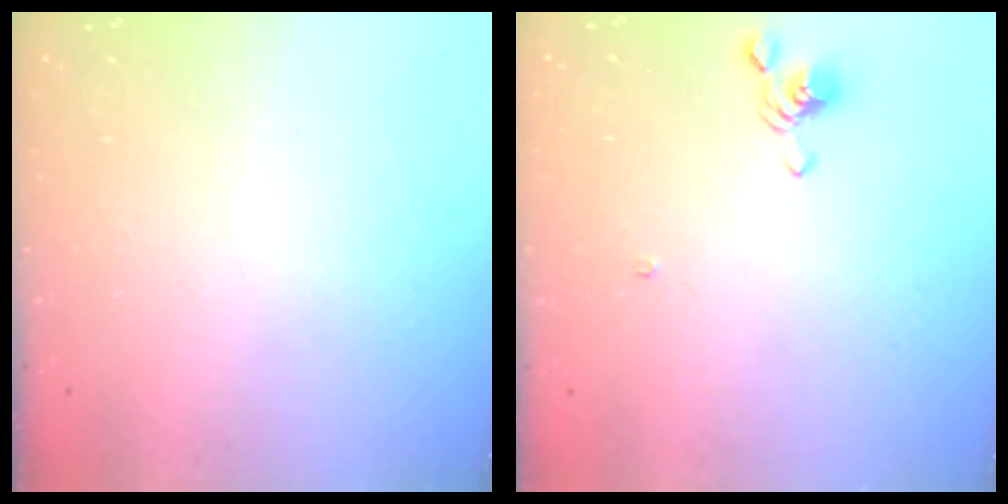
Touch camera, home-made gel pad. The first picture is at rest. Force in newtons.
{"total": 3.2, "press": 3.2, "slide": 0.7}